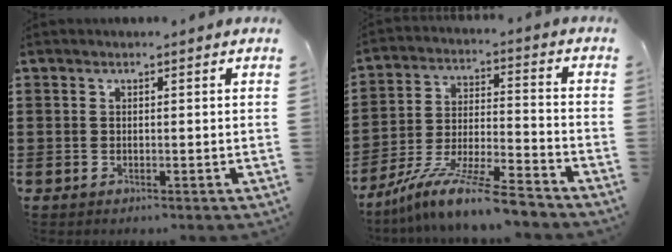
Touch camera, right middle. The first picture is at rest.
{"total": 10.6, "force": [-9.2, 0.1, 5.2], "torque": [-0.102, 0.009, -0.183]}